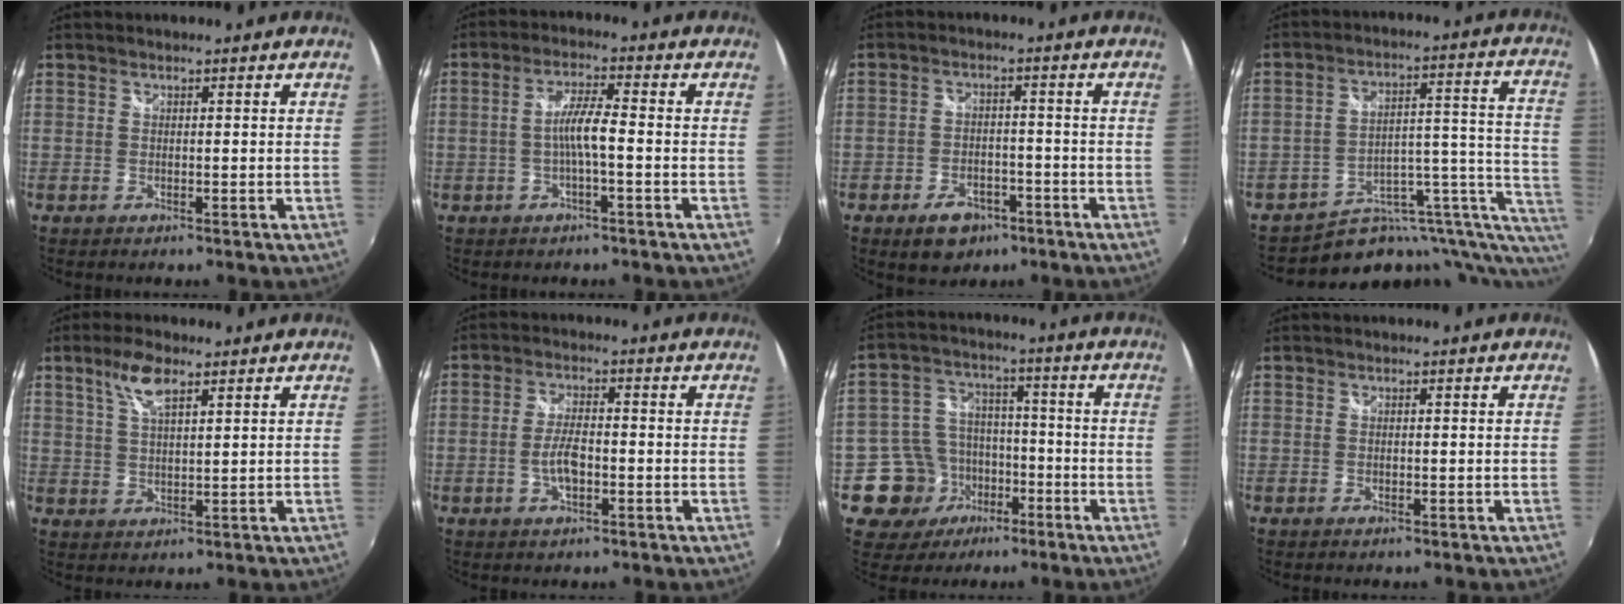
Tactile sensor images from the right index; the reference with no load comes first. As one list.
[{"total": 4.7, "force": [-1.2, 0.2, 4.6], "torque": [-0.089, 0.006, -0.021]}, {"total": 7.3, "force": [-4.5, 4.8, 3.4], "torque": [-0.084, 0.007, -0.057]}, {"total": 14.8, "force": [-10.6, 5.7, 8.6], "torque": [-0.084, 0.012, -0.163]}, {"total": 6.0, "force": [3.5, 1.9, 4.5], "torque": [-0.085, 0.008, 0.068]}, {"total": 5.0, "force": [-1.5, 2.2, 4.3], "torque": [-0.087, 0.003, -0.026]}, {"total": 11.6, "force": [-5.4, 9.9, 2.9], "torque": [-0.086, 0.025, -0.073]}, {"total": 0.0}]